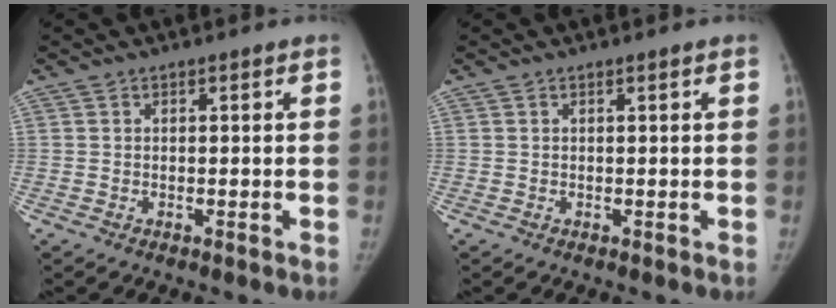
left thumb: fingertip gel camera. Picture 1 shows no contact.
{"total": 0.0}